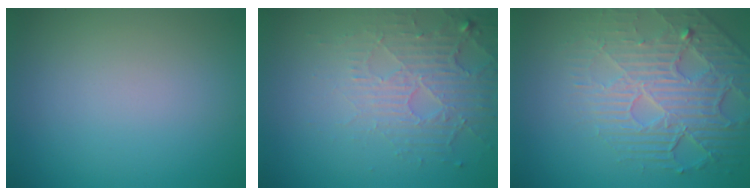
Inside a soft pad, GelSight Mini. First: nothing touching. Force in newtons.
{"total": 5.3, "press": 3.4, "slide": 4.1}
{"total": 5.3, "press": 4.6, "slide": 2.6}